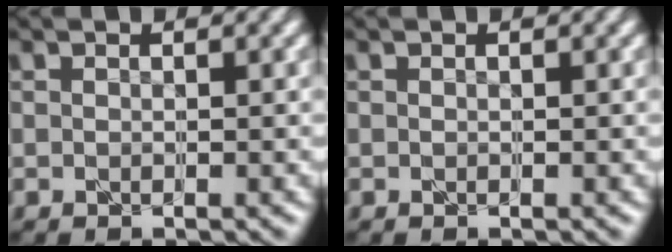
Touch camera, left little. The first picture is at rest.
{"total": 0.0}